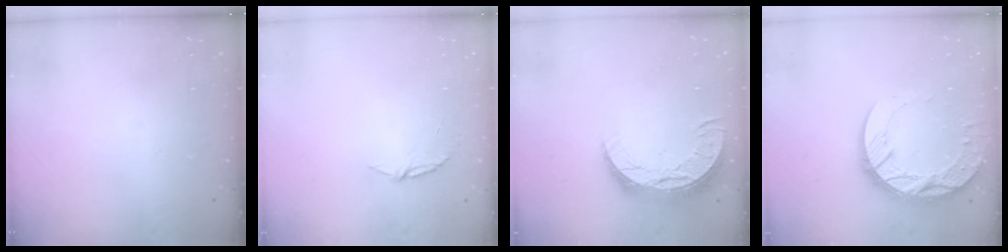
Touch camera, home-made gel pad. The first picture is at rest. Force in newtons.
{"total": 5.1, "press": 5.1, "slide": 0.5}
{"total": 10.3, "press": 10.3, "slide": 0.9}
{"total": 14.6, "press": 14.5, "slide": 1.1}